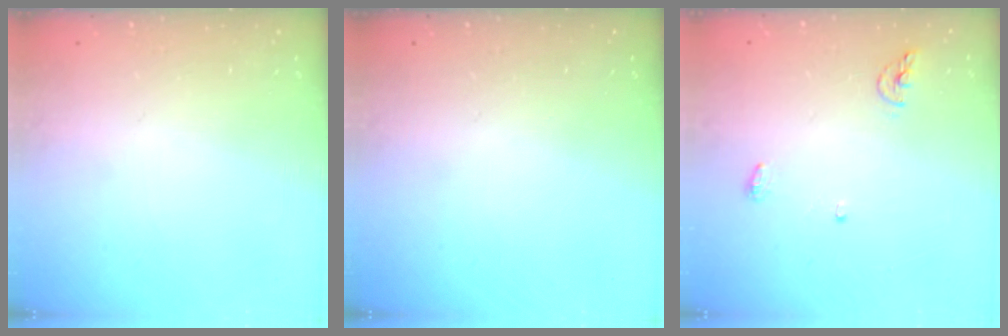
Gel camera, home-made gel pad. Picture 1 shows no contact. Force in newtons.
{"total": 0.0}
{"total": 5.2, "press": 5.0, "slide": 1.2}